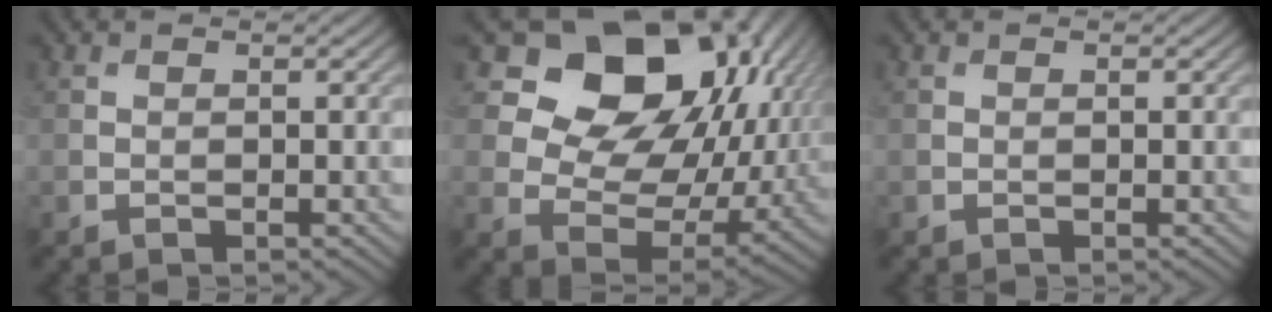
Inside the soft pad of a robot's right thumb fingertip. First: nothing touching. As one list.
[{"total": 17.3, "force": [6.4, 12.6, 9.9], "torque": [-0.174, 0.009, 0.128]}, {"total": 0.0}]